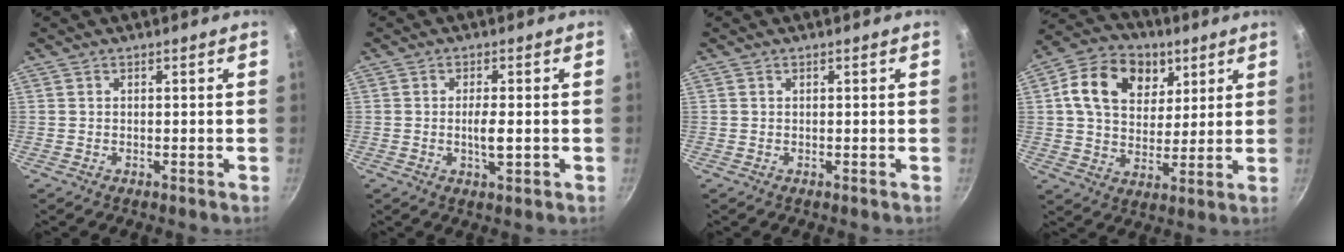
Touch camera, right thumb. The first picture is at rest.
{"total": 3.8, "force": [-0.5, 1.0, 3.6], "torque": [-0.068, -0.001, -0.011]}
{"total": 0.0}
{"total": 15.5, "force": [5.7, 11.5, 8.7], "torque": [-0.125, -0.008, 0.086]}